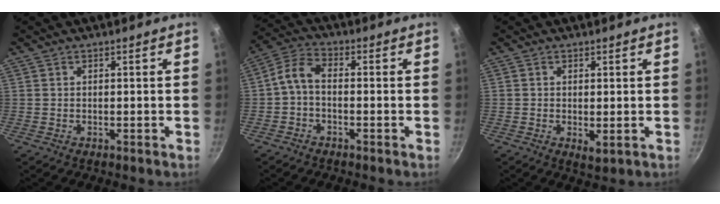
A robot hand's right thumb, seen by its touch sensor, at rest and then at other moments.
{"total": 5.0, "force": [-1.4, 2.6, 4.0], "torque": [-0.093, 0.030, -0.040]}
{"total": 2.3, "force": [0.0, 0.9, 2.1], "torque": [-0.034, -0.009, 0.001]}